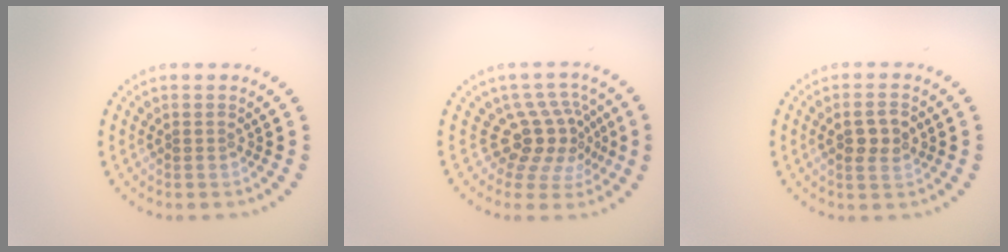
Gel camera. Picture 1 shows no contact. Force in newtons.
{"total": 4.1, "press": 2.9, "slide": 2.9}
{"total": 2.6, "press": 2.6, "slide": 0.2}